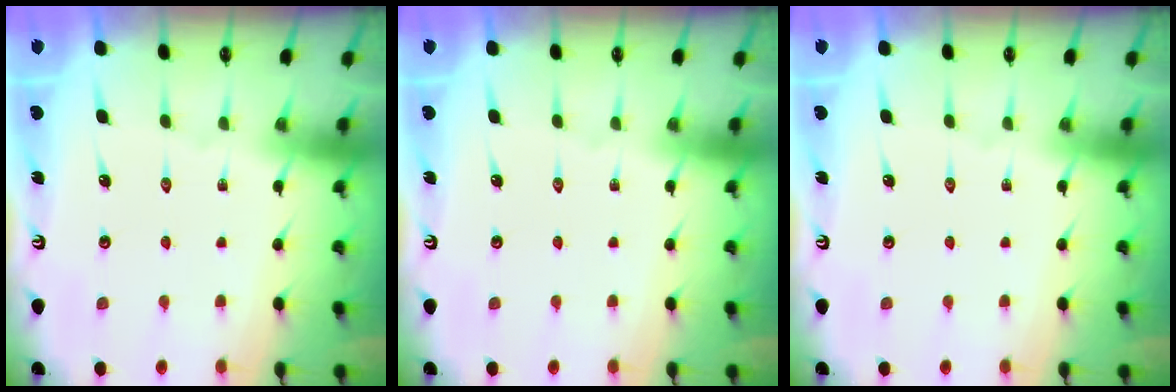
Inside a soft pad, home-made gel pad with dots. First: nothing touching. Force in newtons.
{"total": 0.0}
{"total": 0.0}